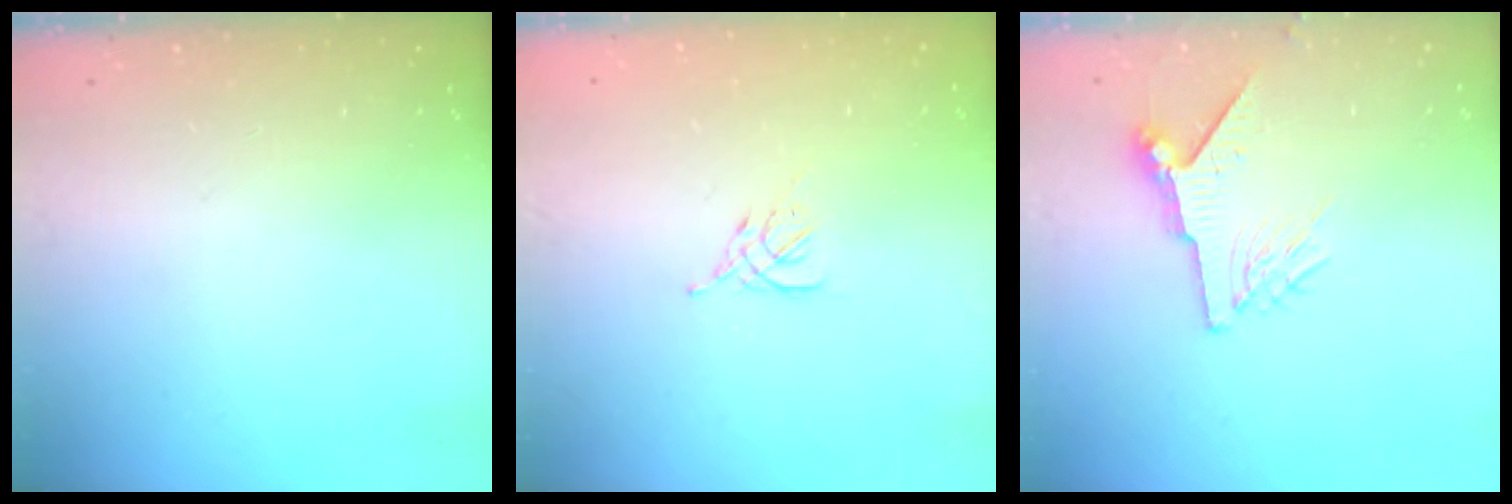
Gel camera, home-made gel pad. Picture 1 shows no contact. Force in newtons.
{"total": 3.0, "press": 2.8, "slide": 0.8}
{"total": 7.4, "press": 7.4, "slide": 0.9}